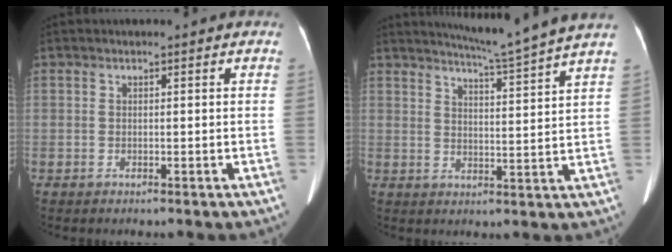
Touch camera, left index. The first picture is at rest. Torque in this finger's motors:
{"motor_torque": [0.38, -1.72, 0.02, 0.06]}